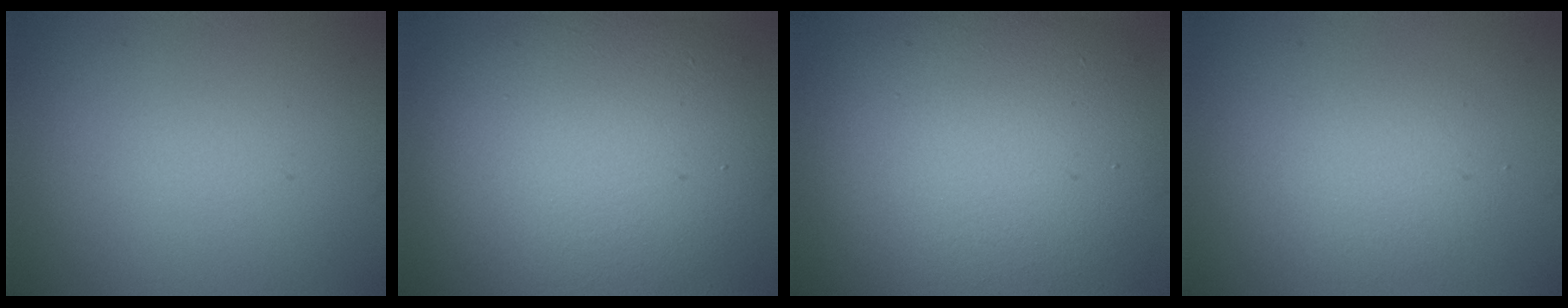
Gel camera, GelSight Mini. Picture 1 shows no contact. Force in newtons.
{"total": 12.9, "press": 12.9, "slide": 0.5}
{"total": 13.7, "press": 13.7, "slide": 1.0}
{"total": 2.5, "press": 2.5, "slide": 0.2}